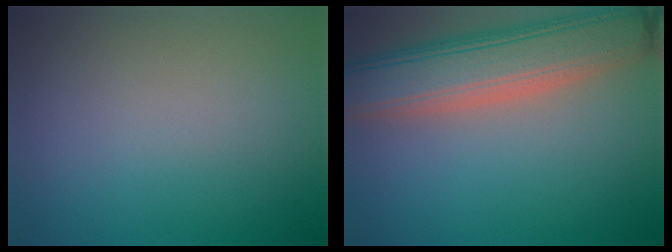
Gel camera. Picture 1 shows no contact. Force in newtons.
{"total": 8.7, "press": 8.7, "slide": 0.6}